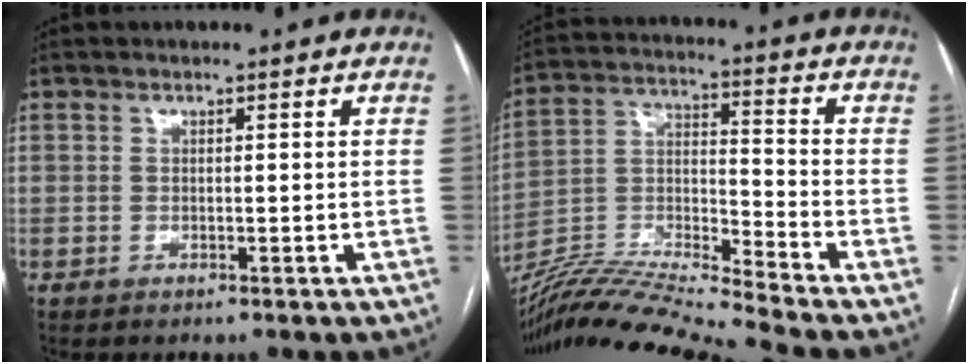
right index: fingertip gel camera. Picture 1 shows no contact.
{"total": 16.5, "force": [-15.3, -2.5, 5.5], "torque": [-0.099, 0.014, -0.281]}